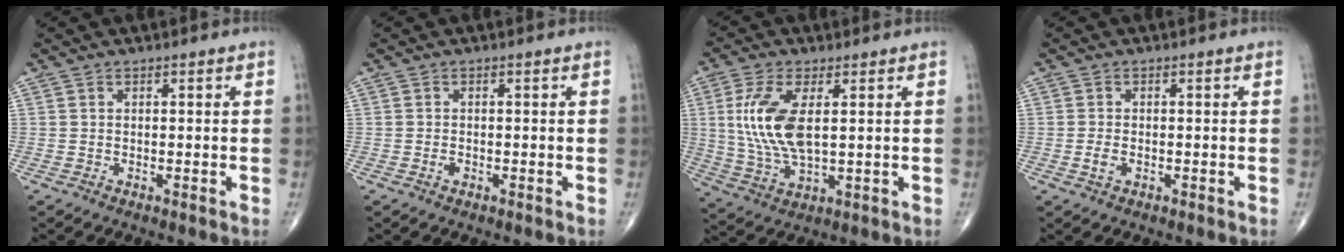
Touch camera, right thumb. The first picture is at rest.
{"total": 0.8, "force": [-0.4, 0.5, 0.5], "torque": [-0.010, 0.001, -0.006]}
{"total": 11.8, "force": [2.1, 5.0, 10.4], "torque": [-0.232, -0.010, 0.048]}
{"total": 1.9, "force": [-0.5, 1.1, 1.4], "torque": [-0.032, 0.001, -0.010]}